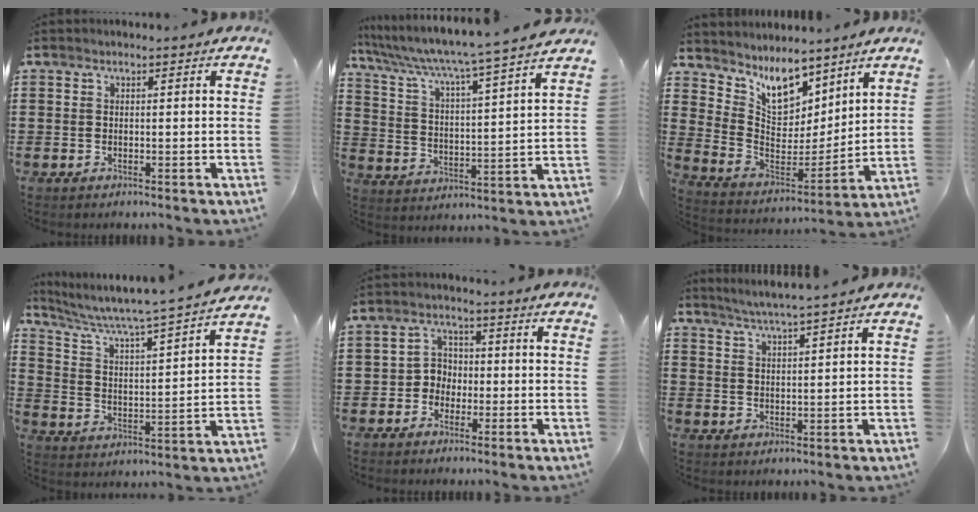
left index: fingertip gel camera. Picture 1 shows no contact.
{"total": 5.0, "force": [4.3, -1.1, 2.3], "torque": [-0.067, -0.047, 0.061]}
{"total": 8.9, "force": [7.1, 4.3, 3.3], "torque": [-0.088, -0.049, 0.131]}
{"total": 5.3, "force": [4.8, -0.4, 2.3], "torque": [-0.069, -0.043, 0.070]}
{"total": 3.7, "force": [-1.5, 3.2, 1.1], "torque": [-0.033, 0.011, -0.036]}
{"total": 3.7, "force": [3.5, -0.9, 1.0], "torque": [-0.030, -0.018, 0.060]}